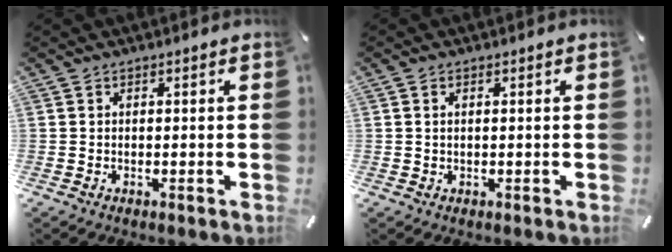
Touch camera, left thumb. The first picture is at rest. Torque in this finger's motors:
{"motor_torque": [-0.14, -0.07, 0.01, -0.03, 0.06]}